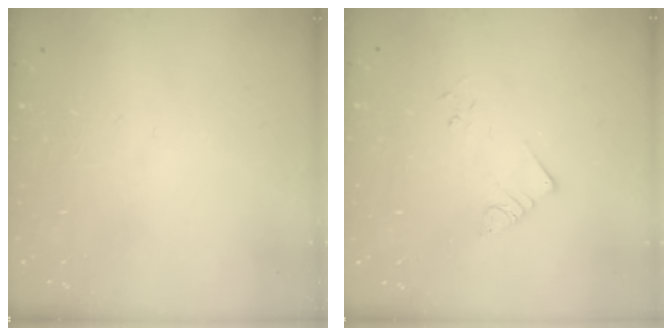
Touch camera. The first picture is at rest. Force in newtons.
{"total": 2.2, "press": 2.2, "slide": 0.2}